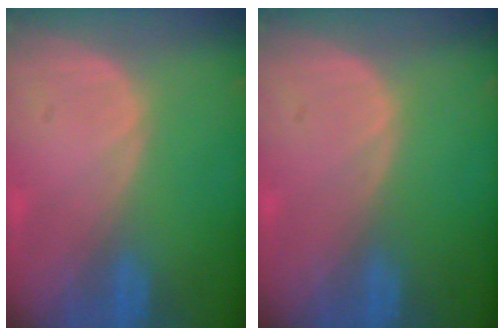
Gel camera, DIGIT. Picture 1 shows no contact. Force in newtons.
{"total": 0.0}